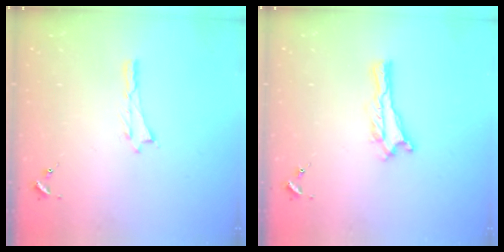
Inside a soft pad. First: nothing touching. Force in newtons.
{"total": 0.0}